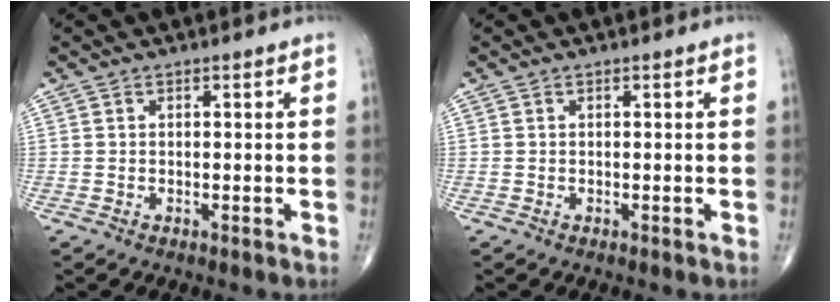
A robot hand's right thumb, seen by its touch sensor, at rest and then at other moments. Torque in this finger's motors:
{"motor_torque": [-0.02, 0.02, 0.07, 0.09, 0.00]}